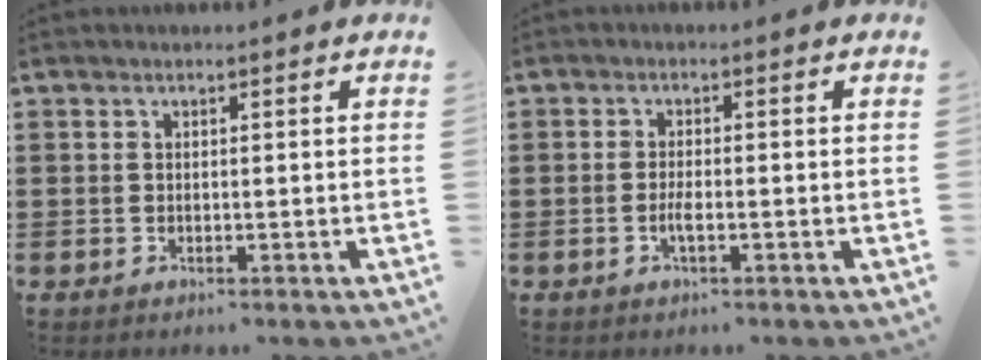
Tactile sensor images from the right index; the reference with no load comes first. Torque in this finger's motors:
{"motor_torque": [0.92, 1.22, -0.03, 0.00]}